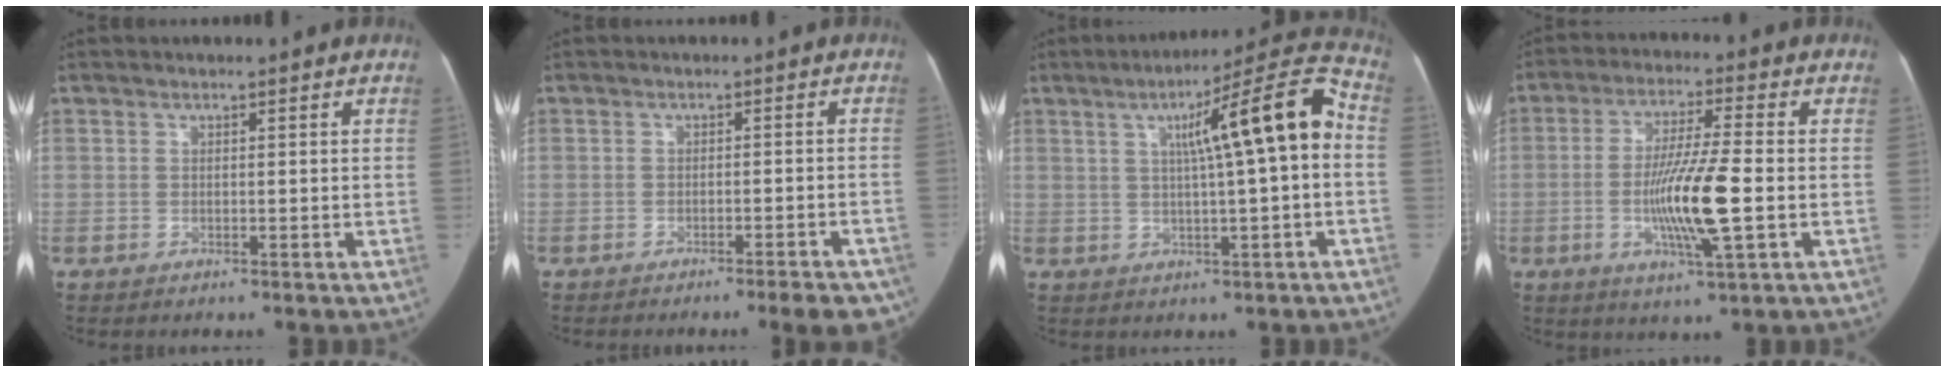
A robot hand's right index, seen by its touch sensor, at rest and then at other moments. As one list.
[{"total": 7.3, "force": [-5.7, 1.2, 4.4], "torque": [-0.035, 0.010, -0.074]}, {"total": 13.6, "force": [1.7, 0.8, 13.5], "torque": [-0.193, 0.038, 0.022]}, {"total": 11.7, "force": [-2.3, 0.6, 11.5], "torque": [-0.218, -0.010, -0.044]}]